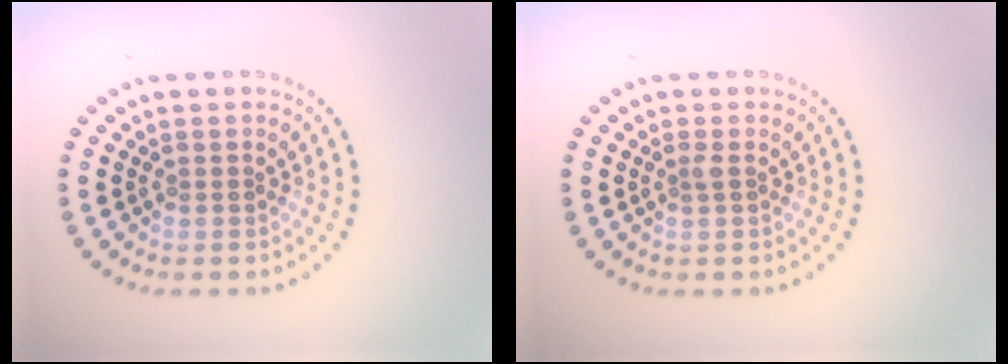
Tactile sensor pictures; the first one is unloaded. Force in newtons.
{"total": 0.6, "press": 0.5, "slide": 0.3}